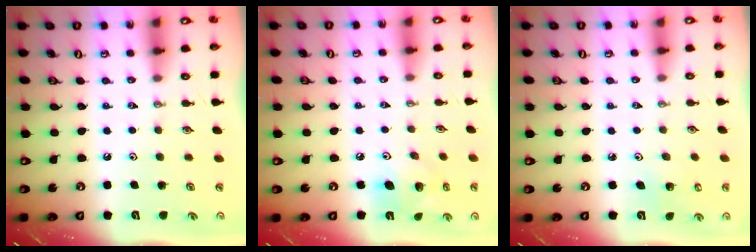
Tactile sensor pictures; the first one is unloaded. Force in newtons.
{"total": 10.4, "press": 10.2, "slide": 1.8}
{"total": 2.7, "press": 2.7, "slide": 0.2}